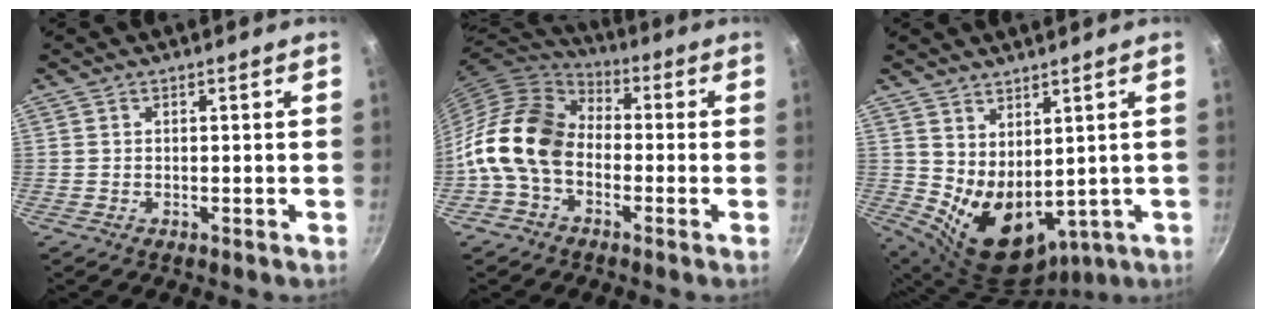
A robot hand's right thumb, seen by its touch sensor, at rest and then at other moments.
{"total": 14.8, "force": [-2.8, 10.5, 10.0], "torque": [-0.161, 0.041, -0.078]}
{"total": 12.3, "force": [1.7, 7.8, 9.3], "torque": [-0.131, -0.033, 0.064]}